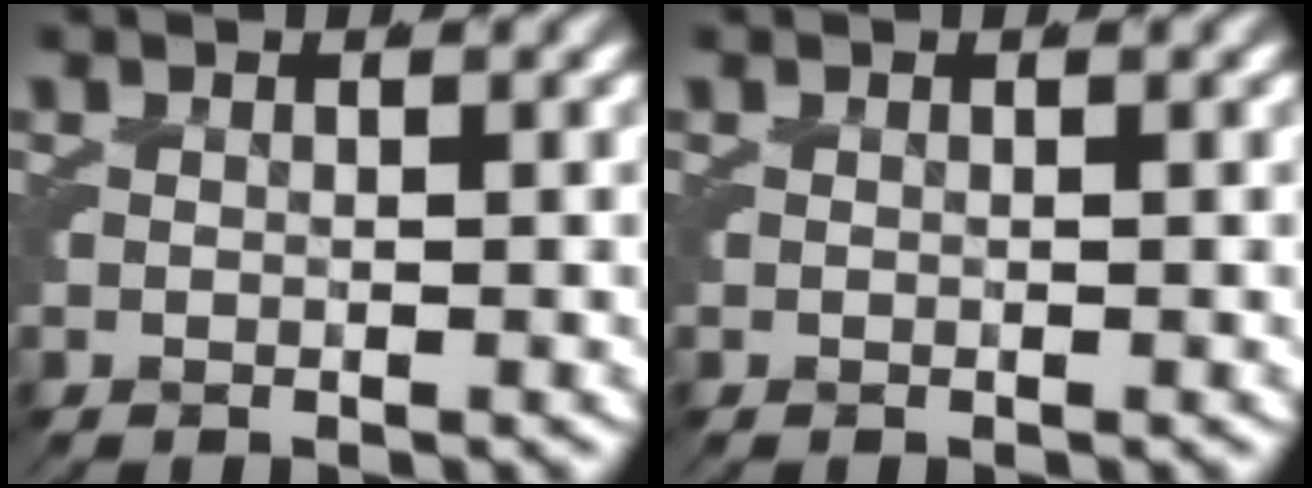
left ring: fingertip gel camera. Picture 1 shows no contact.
{"total": 0.0}